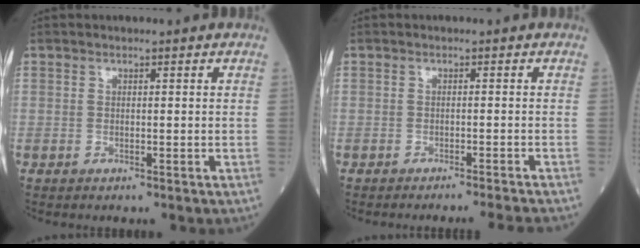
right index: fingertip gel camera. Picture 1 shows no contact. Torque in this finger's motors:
{"motor_torque": [0.03, -0.04, 0.00, -0.01]}